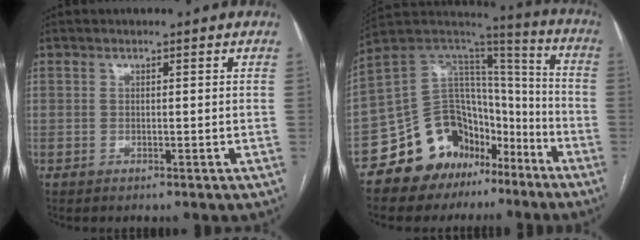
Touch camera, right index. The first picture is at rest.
{"total": 17.3, "force": [-11.0, 11.2, 7.2], "torque": [-0.106, 0.094, -0.180]}